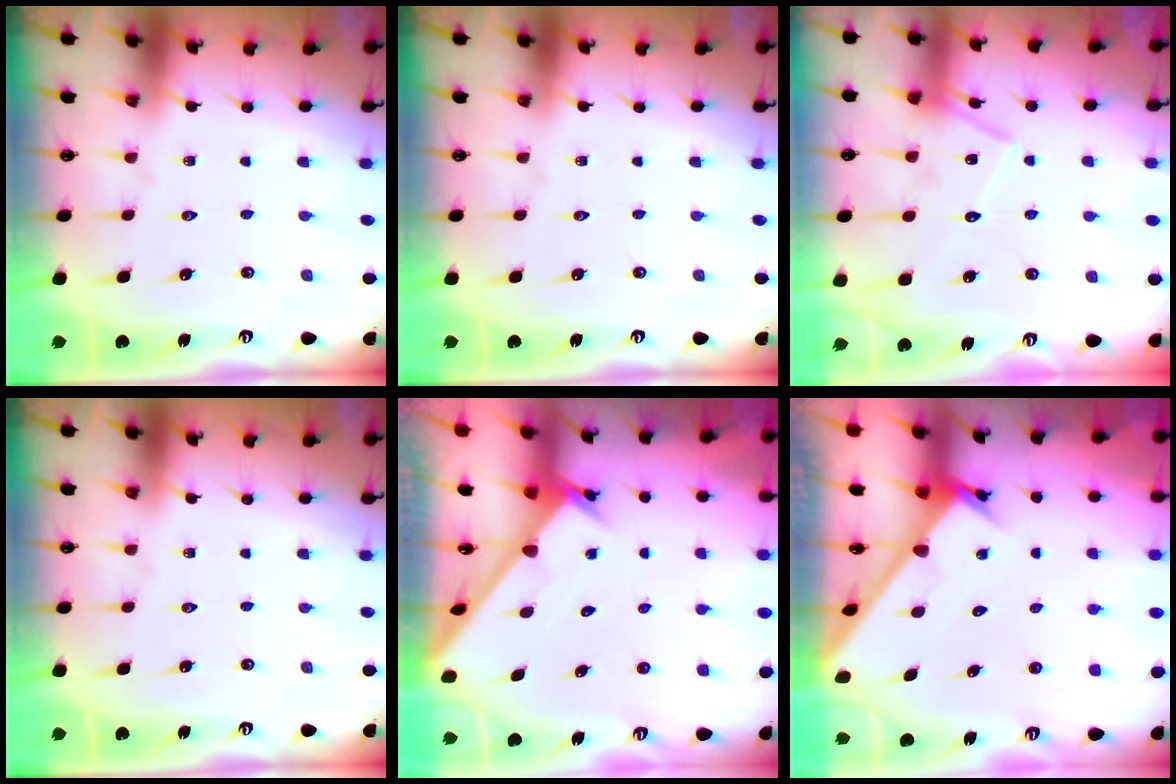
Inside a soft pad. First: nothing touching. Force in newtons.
{"total": 0.0}
{"total": 14.0, "press": 14.0, "slide": 1.0}
{"total": 0.0}
{"total": 2.5, "press": 2.5, "slide": 0.2}
{"total": 2.9, "press": 2.9, "slide": 0.1}